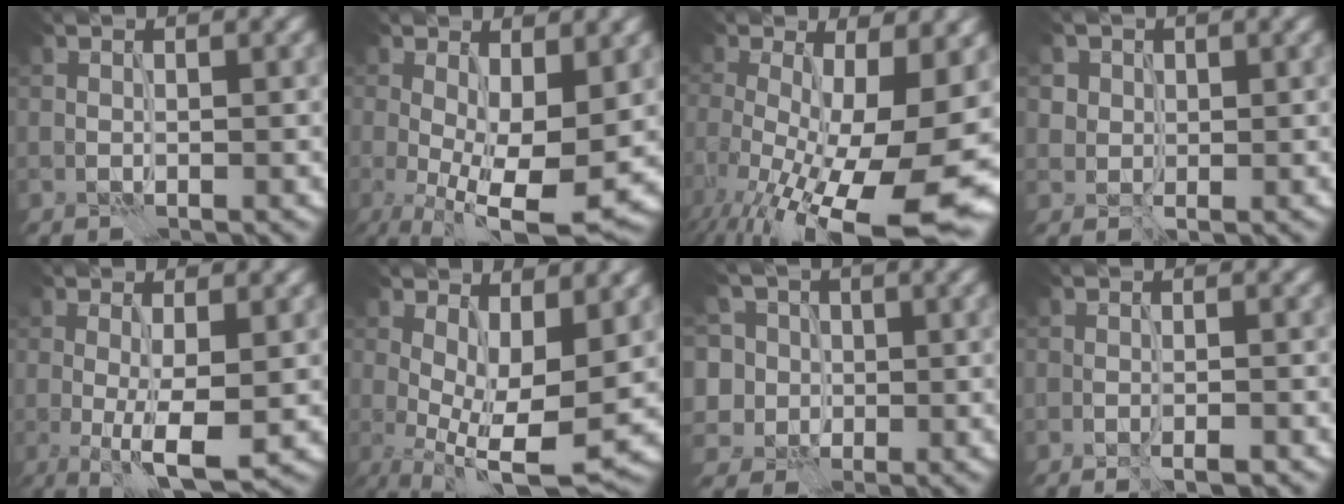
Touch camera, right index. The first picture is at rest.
{"total": 9.7, "force": [-1.1, 3.5, 9.0], "torque": [-0.148, -0.012, -0.016]}
{"total": 14.6, "force": [-4.4, 5.3, 12.9], "torque": [-0.205, -0.046, -0.055]}
{"total": 2.5, "force": [1.2, 2.1, 0.7], "torque": [-0.017, -0.005, 0.025]}
{"total": 5.5, "force": [-1.2, 1.1, 5.3], "torque": [-0.088, -0.013, -0.017]}
{"total": 8.9, "force": [-0.4, 3.2, 8.3], "torque": [-0.141, -0.008, -0.003]}
{"total": 9.7, "force": [4.0, 7.9, 4.0], "torque": [-0.084, 0.032, 0.039]}
{"total": 1.5, "force": [-1.1, 0.0, 1.0], "torque": [-0.013, -0.001, -0.018]}